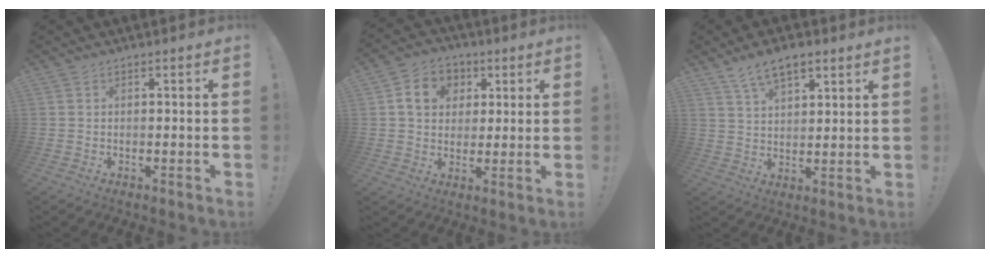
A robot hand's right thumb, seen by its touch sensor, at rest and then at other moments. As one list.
[{"total": 10.5, "force": [3.2, 8.9, 4.6], "torque": [-0.066, -0.002, 0.066]}, {"total": 7.8, "force": [5.3, 3.4, 4.6], "torque": [-0.073, -0.021, 0.097]}]